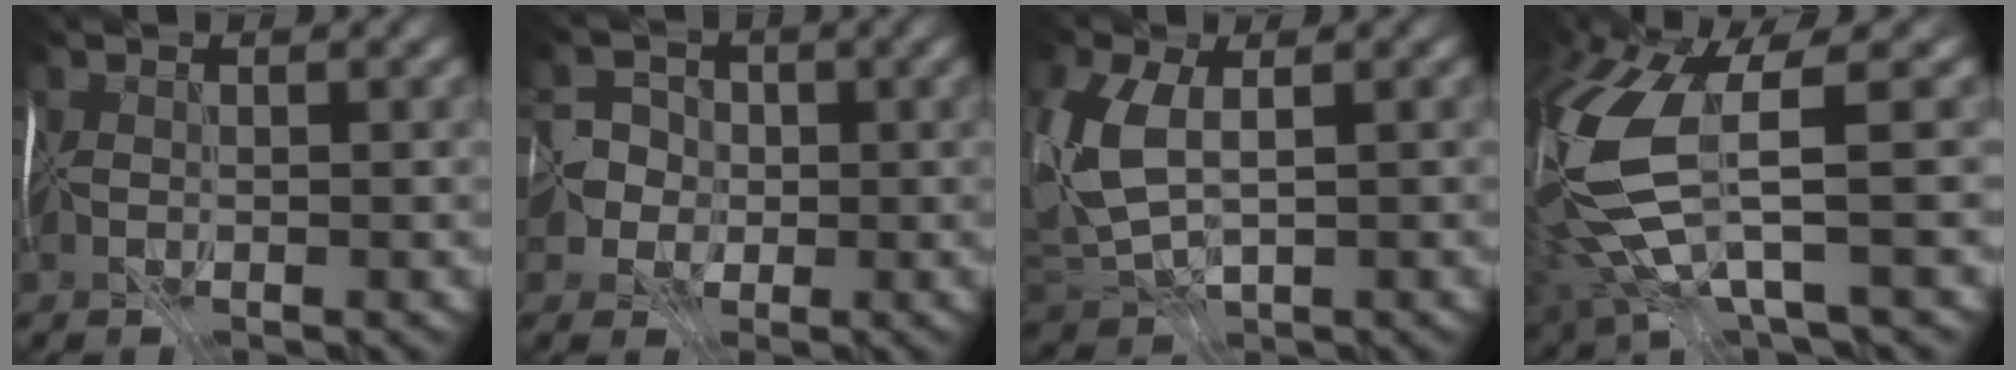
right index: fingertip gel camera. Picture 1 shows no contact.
{"total": 3.5, "force": [-0.9, 3.3, 0.1], "torque": [0.033, 0.008, -0.032]}
{"total": 4.8, "force": [1.1, 2.5, 3.9], "torque": [-0.101, 0.005, 0.027]}
{"total": 9.3, "force": [0.2, 3.1, 8.8], "torque": [-0.223, -0.026, 0.018]}